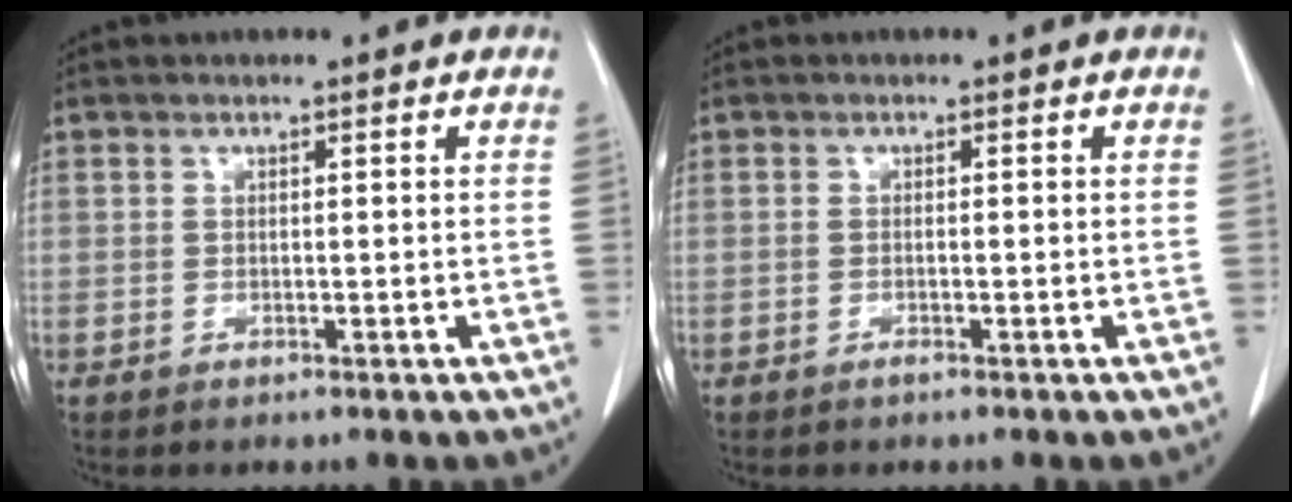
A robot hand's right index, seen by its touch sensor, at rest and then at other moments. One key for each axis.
{"total": 0.6, "fx": -0.3, "fy": -0.1, "fz": 0.5, "tx": -0.011, "ty": 0.000, "tz": -0.005}